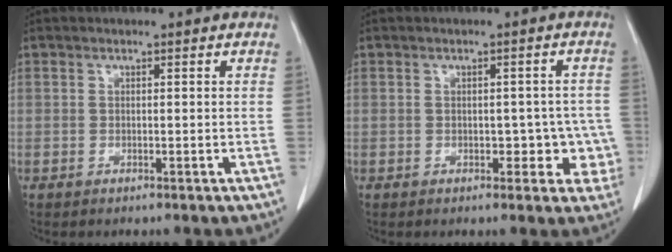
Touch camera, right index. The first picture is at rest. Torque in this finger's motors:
{"motor_torque": [0.07, 0.12, 0.04, 0.01]}